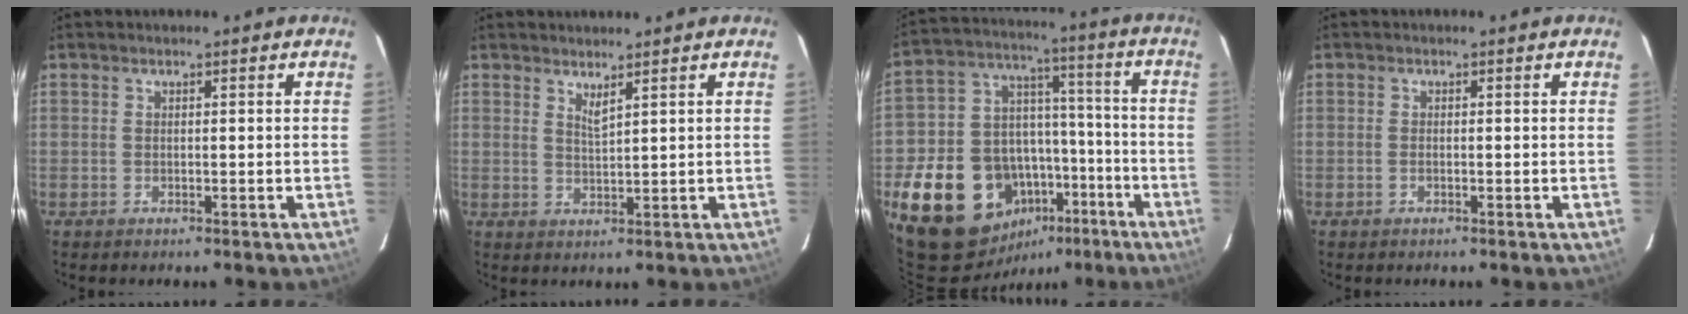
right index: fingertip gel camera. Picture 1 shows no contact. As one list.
[{"total": 2.1, "force": [1.8, -0.1, 1.2], "torque": [-0.022, -0.004, 0.029]}, {"total": 20.6, "force": [-9.5, 15.3, 10.0], "torque": [-0.217, 0.046, -0.120]}, {"total": 0.5, "force": [-0.3, 0.3, 0.3], "torque": [-0.008, 0.000, -0.006]}]